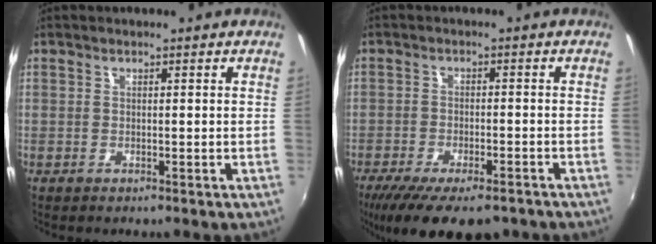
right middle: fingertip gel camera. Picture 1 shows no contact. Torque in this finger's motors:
{"motor_torque": [1.30, -0.84, 0.22, 0.13]}